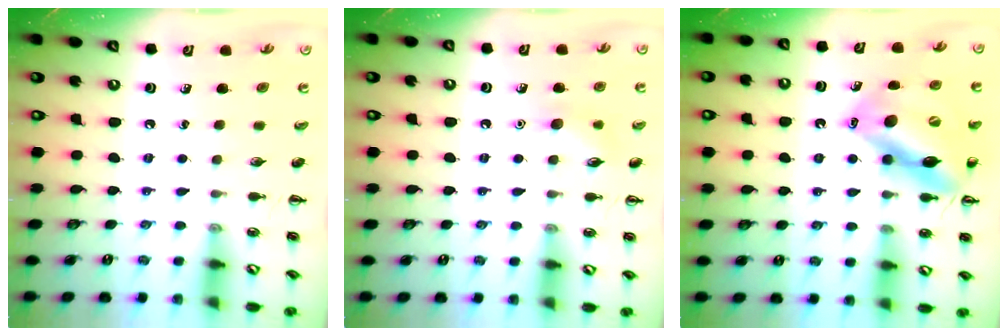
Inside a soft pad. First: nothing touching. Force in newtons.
{"total": 7.5, "press": 7.2, "slide": 2.1}
{"total": 15.2, "press": 14.8, "slide": 3.3}